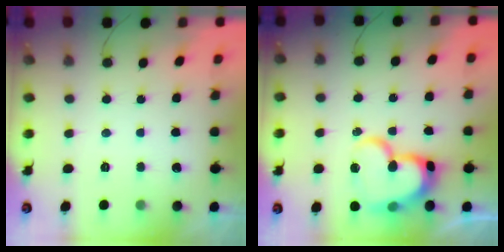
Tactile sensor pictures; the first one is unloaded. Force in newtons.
{"total": 17.8, "press": 17.7, "slide": 1.8}